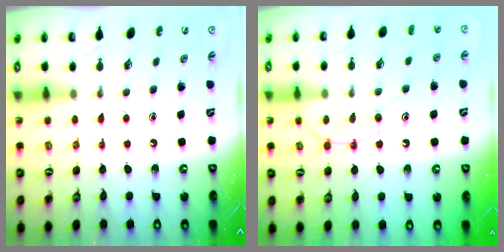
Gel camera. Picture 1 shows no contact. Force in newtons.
{"total": 12.1, "press": 12.1, "slide": 0.7}